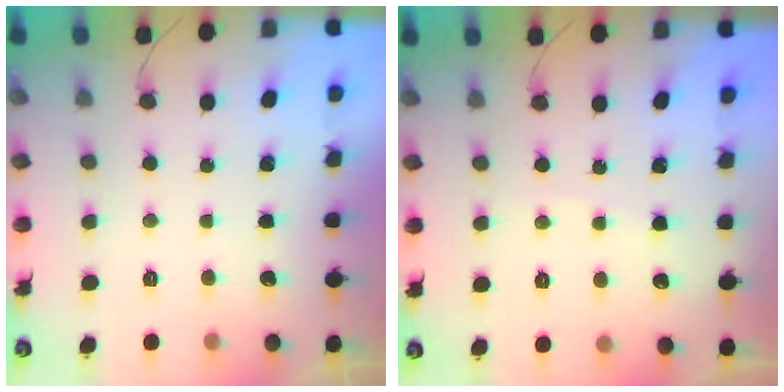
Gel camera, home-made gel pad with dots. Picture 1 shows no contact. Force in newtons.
{"total": 1.8, "press": 1.7, "slide": 0.2}